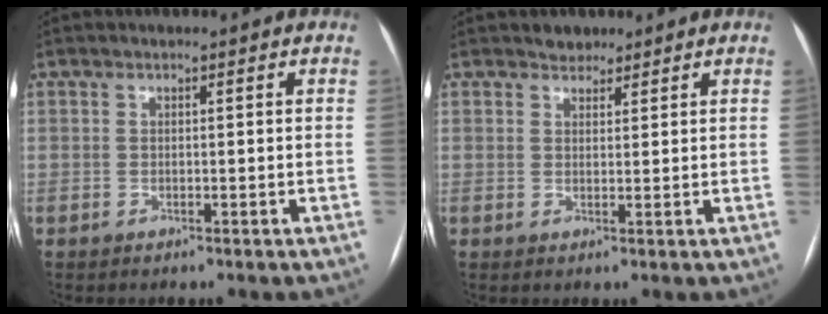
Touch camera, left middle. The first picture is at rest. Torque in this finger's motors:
{"motor_torque": [0.22, -0.24, -0.03, -0.01]}